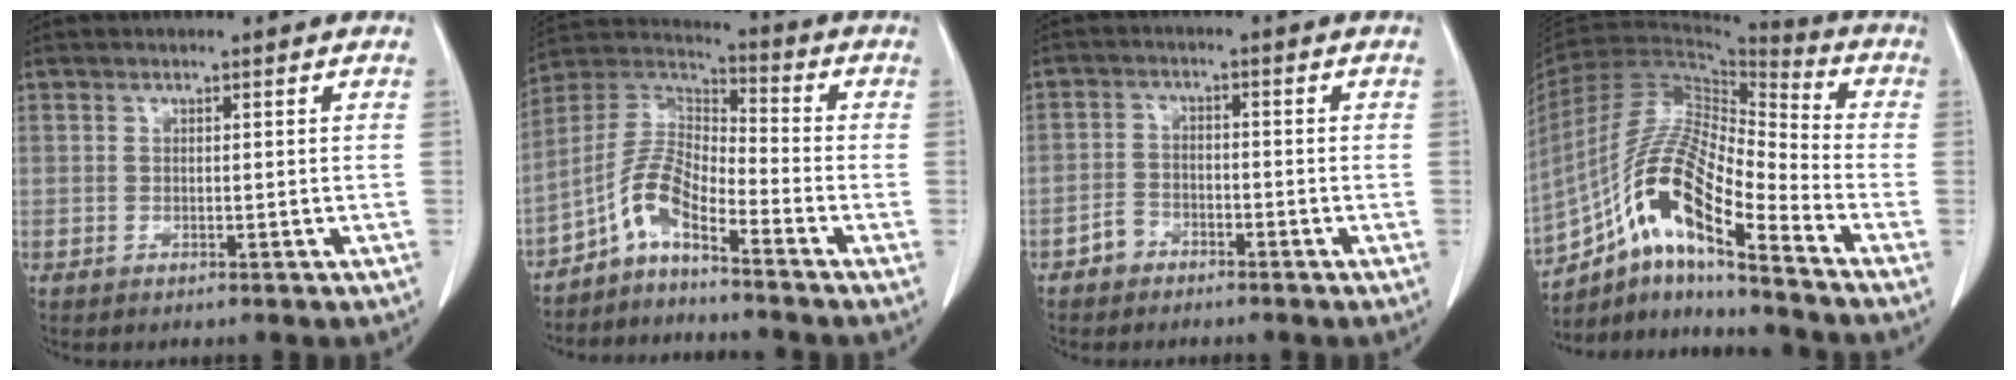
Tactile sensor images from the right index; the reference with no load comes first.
{"total": 7.7, "force": [-5.1, 1.9, 5.4], "torque": [-0.121, 0.020, -0.107]}
{"total": 3.1, "force": [-2.2, 2.1, 0.6], "torque": [-0.015, 0.008, -0.041]}
{"total": 16.0, "force": [-9.3, 2.5, 12.8], "torque": [-0.249, 0.011, -0.166]}